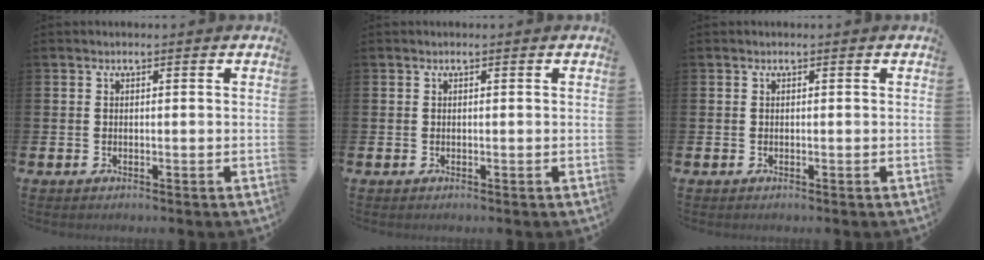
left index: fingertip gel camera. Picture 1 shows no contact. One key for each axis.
{"total": 0.0}
{"total": 0.0}